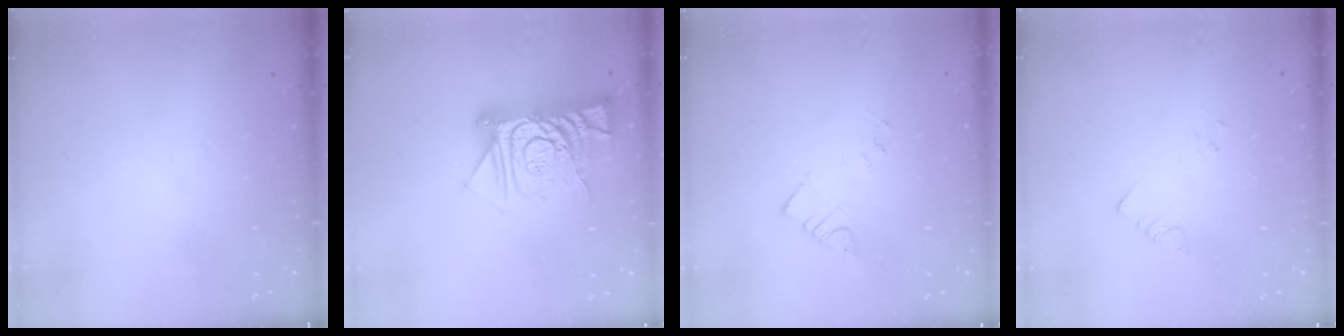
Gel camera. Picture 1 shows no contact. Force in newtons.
{"total": 12.6, "press": 12.6, "slide": 1.1}
{"total": 4.0, "press": 3.9, "slide": 0.5}
{"total": 5.3, "press": 5.2, "slide": 0.6}